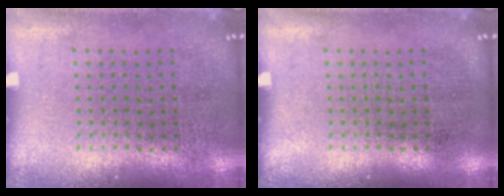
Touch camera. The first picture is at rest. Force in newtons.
{"total": 0.0}